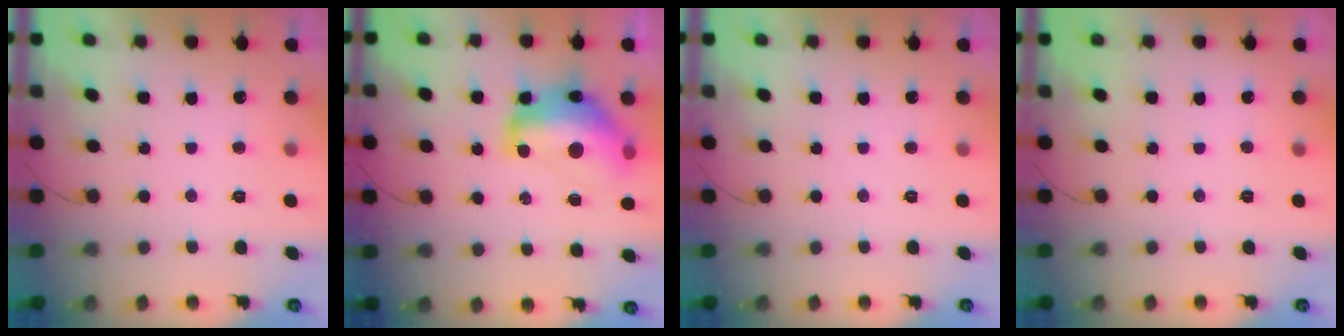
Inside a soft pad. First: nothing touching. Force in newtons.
{"total": 17.5, "press": 17.3, "slide": 2.4}
{"total": 0.0}
{"total": 0.0}